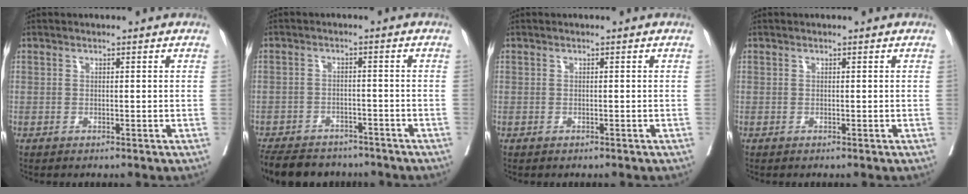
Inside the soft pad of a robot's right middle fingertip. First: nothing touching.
{"total": 12.8, "force": [-11.0, 5.0, 4.3], "torque": [-0.091, -0.003, -0.151]}
{"total": 0.0}
{"total": 0.0}